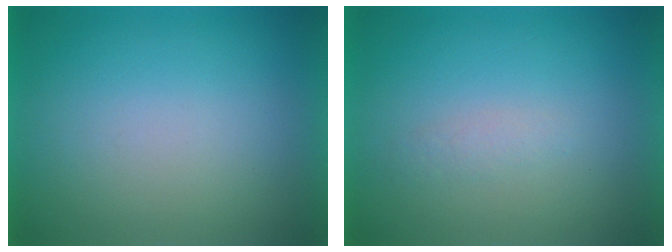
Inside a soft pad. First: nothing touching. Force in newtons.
{"total": 1.3}